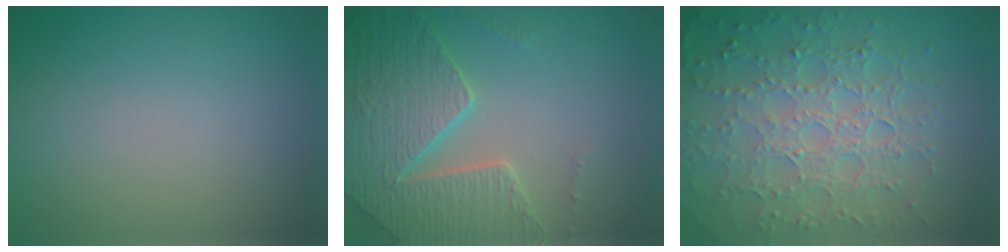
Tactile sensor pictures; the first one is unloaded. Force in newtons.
{"total": 5.2, "press": 5.0, "slide": 1.4}
{"total": 8.1, "press": 5.7, "slide": 5.8}